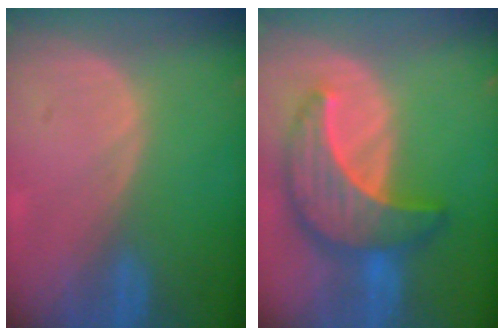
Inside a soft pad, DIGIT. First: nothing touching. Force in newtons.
{"total": 10.0, "press": 10.0, "slide": 0.7}